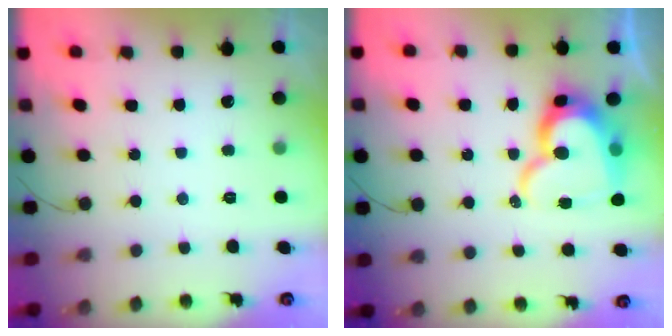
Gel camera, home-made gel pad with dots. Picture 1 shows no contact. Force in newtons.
{"total": 17.4, "press": 17.3, "slide": 1.6}